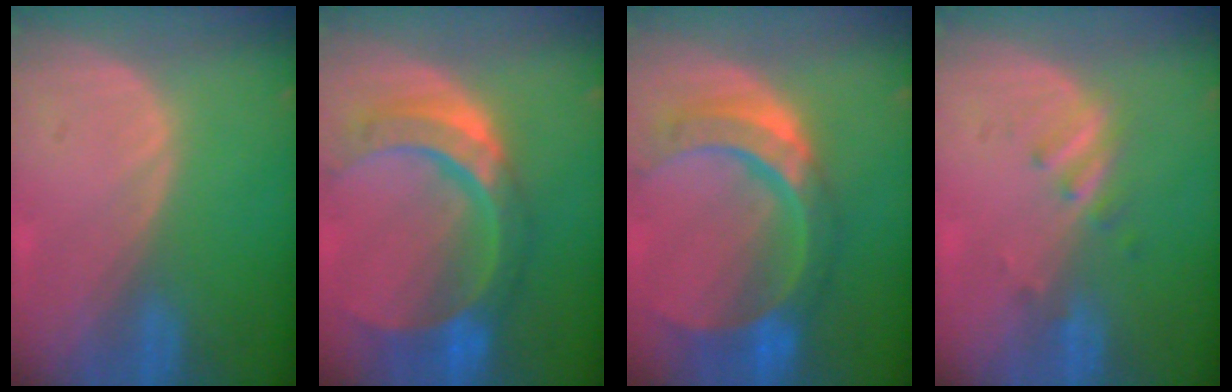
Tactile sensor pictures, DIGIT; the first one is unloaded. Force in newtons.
{"total": 11.0, "press": 9.3, "slide": 5.9}
{"total": 11.0, "press": 9.3, "slide": 5.9}
{"total": 2.8, "press": 2.6, "slide": 1.2}